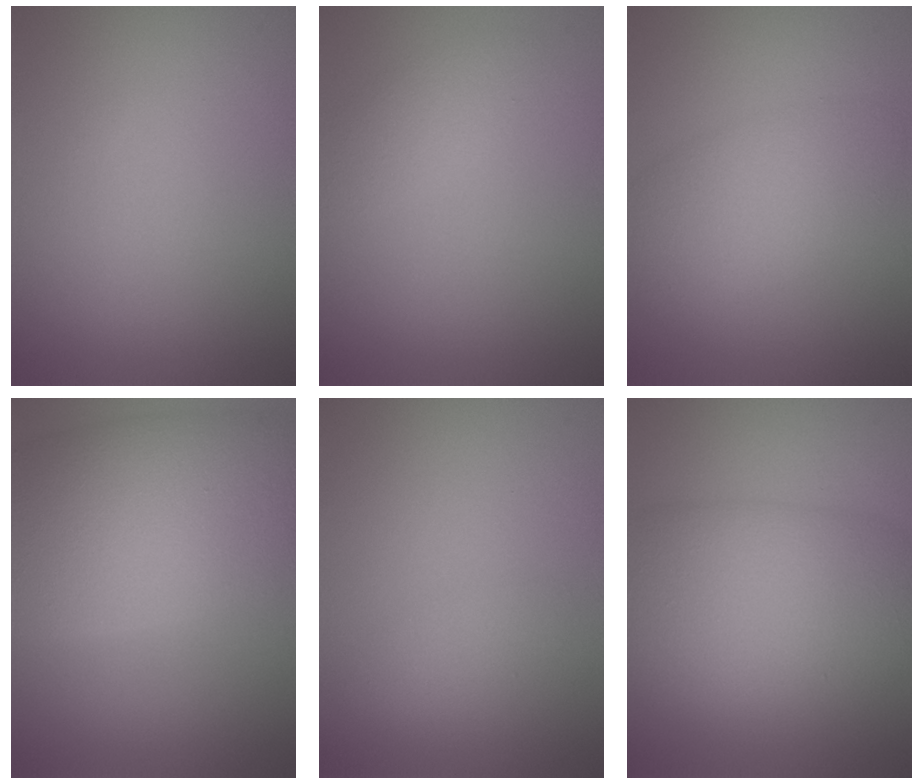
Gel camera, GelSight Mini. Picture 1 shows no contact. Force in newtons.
{"total": 1.8, "press": 1.8, "slide": 0.1}
{"total": 4.1, "press": 4.1, "slide": 0.3}
{"total": 11.8, "press": 11.8, "slide": 0.3}
{"total": 1.2, "press": 1.2, "slide": 0.0}
{"total": 10.1, "press": 10.1, "slide": 0.3}